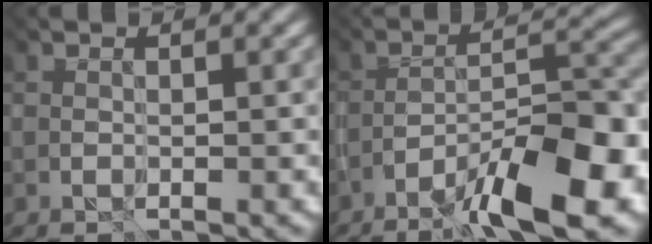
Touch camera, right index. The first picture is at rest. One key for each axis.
{"total": 8.9, "fx": -6.7, "fy": 0.7, "fz": 5.8, "tx": -0.101, "ty": 0.013, "tz": -0.096}